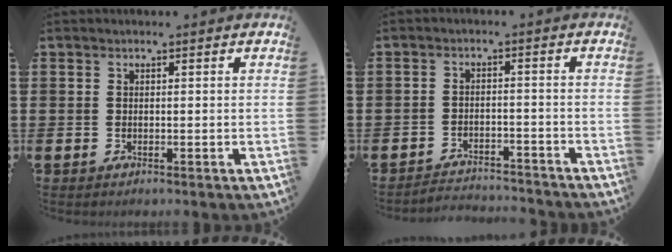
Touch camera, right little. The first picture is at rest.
{"total": 2.7, "force": [-2.7, 0.1, -0.2], "torque": [-0.004, 0.002, -0.060]}